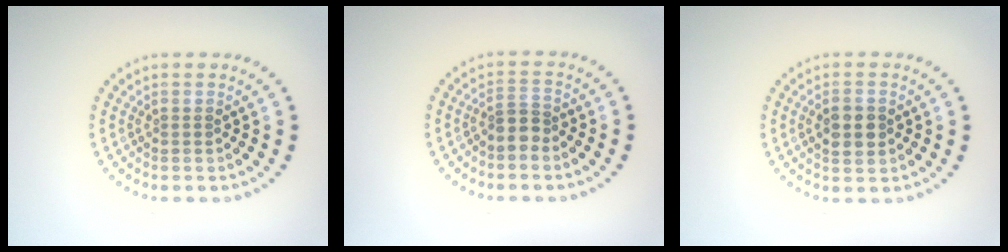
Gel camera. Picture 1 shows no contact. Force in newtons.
{"total": 1.8, "press": 1.3, "slide": 1.2}
{"total": 2.9, "press": 2.9, "slide": 0.1}